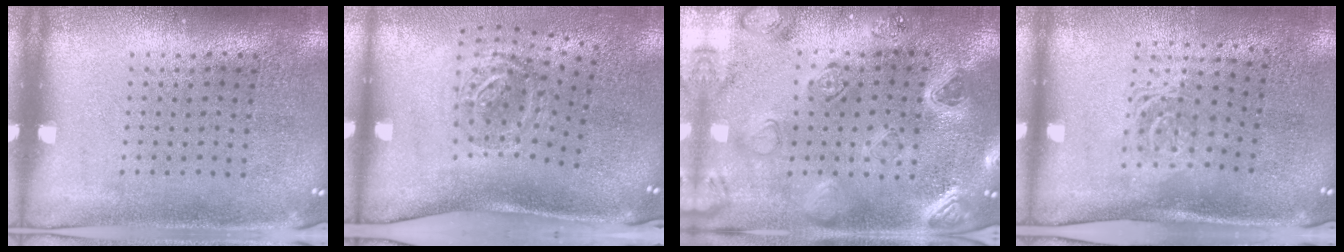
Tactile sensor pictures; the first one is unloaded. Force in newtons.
{"total": 1.9, "press": 1.2, "slide": 1.5}
{"total": 2.2, "press": 2.2, "slide": 0.4}
{"total": 1.7, "press": 1.2, "slide": 1.1}